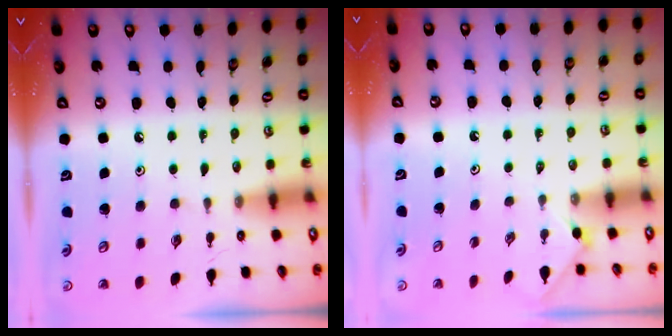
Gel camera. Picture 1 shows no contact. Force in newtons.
{"total": 0.7, "press": 0.6, "slide": 0.2}